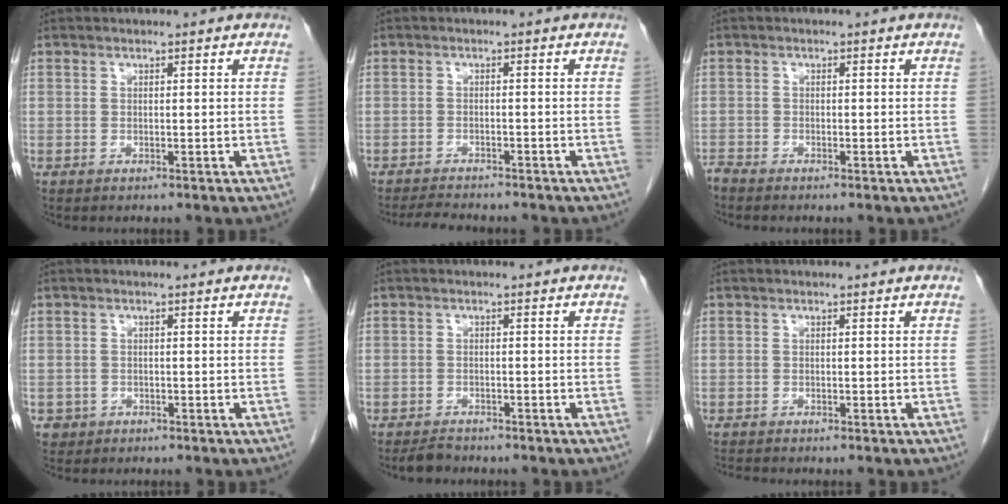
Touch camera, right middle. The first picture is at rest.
{"total": 5.1, "force": [-4.8, 0.7, 1.6], "torque": [-0.026, -0.013, -0.075]}
{"total": 1.1, "force": [-1.1, -0.1, 0.0], "torque": [-0.006, -0.004, -0.020]}
{"total": 1.5, "force": [-0.7, 1.4, 0.0], "torque": [-0.004, 0.006, -0.008]}
{"total": 1.9, "force": [-1.8, 0.6, 0.4], "torque": [-0.015, -0.004, -0.027]}
{"total": 0.6, "force": [-0.5, -0.2, -0.1], "torque": [-0.003, -0.004, -0.009]}